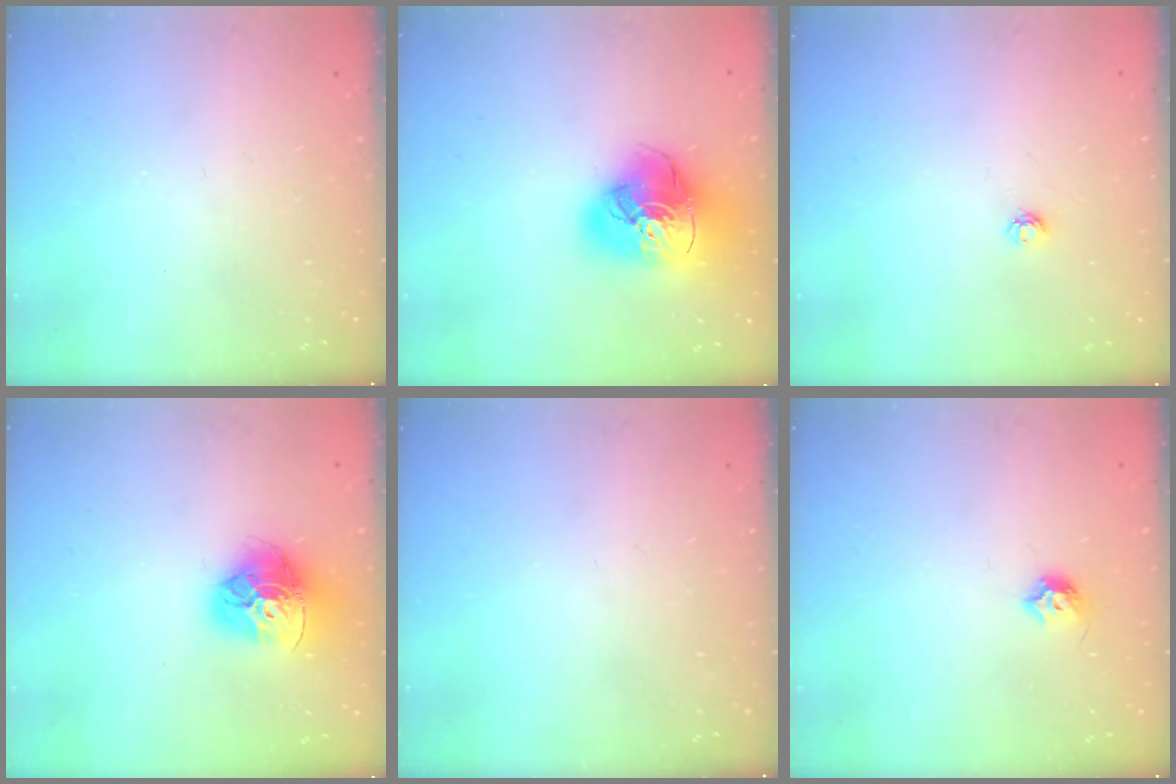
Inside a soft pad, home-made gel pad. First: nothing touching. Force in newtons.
{"total": 19.0, "press": 18.8, "slide": 2.5}
{"total": 3.9, "press": 3.8, "slide": 0.5}
{"total": 16.5, "press": 16.3, "slide": 2.0}
{"total": 0.0}
{"total": 6.2, "press": 6.1, "slide": 1.0}